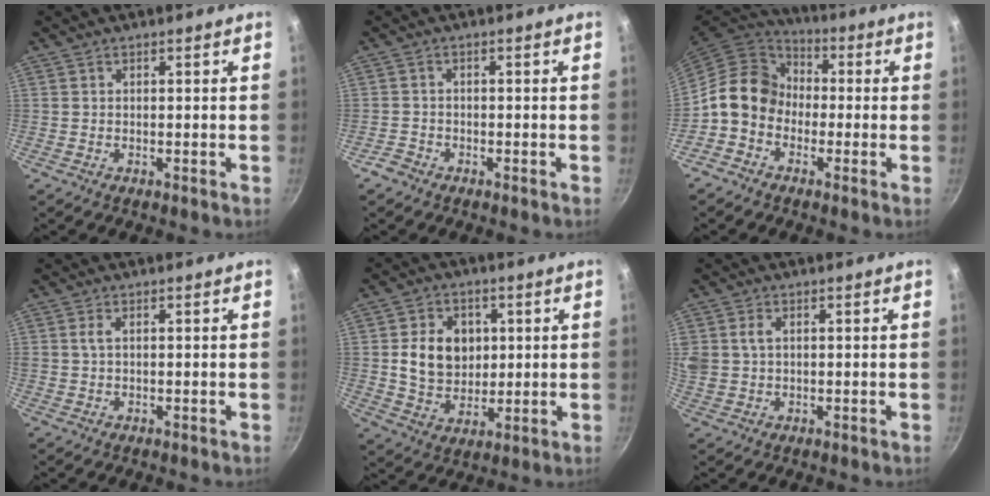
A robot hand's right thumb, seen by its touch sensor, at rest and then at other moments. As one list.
[{"total": 2.1, "force": [-1.6, 1.3, 0.4], "torque": [-0.010, 0.016, -0.030]}, {"total": 11.2, "force": [-1.5, 9.4, 6.0], "torque": [-0.065, 0.037, -0.052]}, {"total": 1.5, "force": [0.3, 0.7, 1.3], "torque": [-0.026, 0.003, 0.005]}, {"total": 11.0, "force": [1.6, 8.7, 6.5], "torque": [-0.084, -0.006, 0.031]}, {"total": 5.5, "force": [1.3, 4.0, 3.4], "torque": [-0.069, 0.006, 0.026]}]